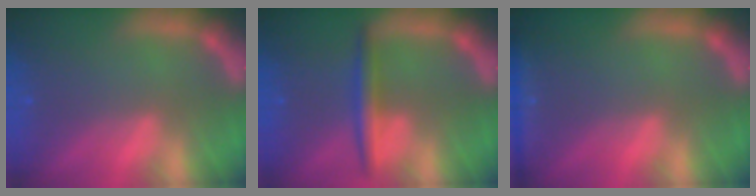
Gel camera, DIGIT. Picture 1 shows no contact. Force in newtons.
{"total": 3.0}
{"total": 2.4}